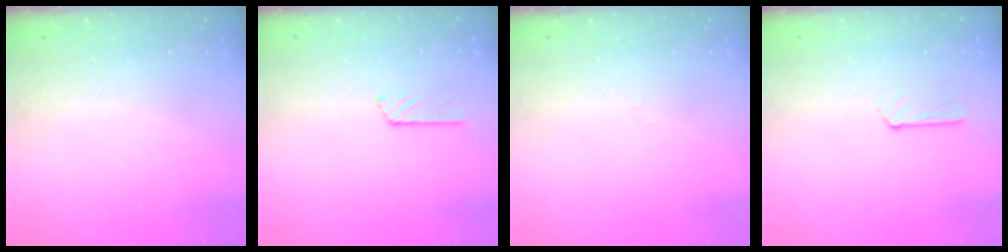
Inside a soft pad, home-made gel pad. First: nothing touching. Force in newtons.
{"total": 3.8, "press": 3.8, "slide": 0.5}
{"total": 2.6, "press": 2.5, "slide": 0.5}
{"total": 2.6, "press": 2.6, "slide": 0.2}